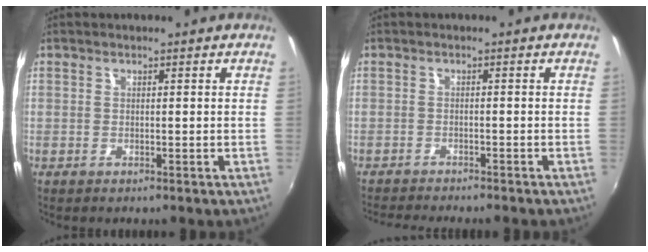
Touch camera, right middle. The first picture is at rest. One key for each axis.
{"total": 5.5, "fx": -5.2, "fy": 0.0, "fz": 1.8, "tx": -0.047, "ty": -0.018, "tz": -0.084}